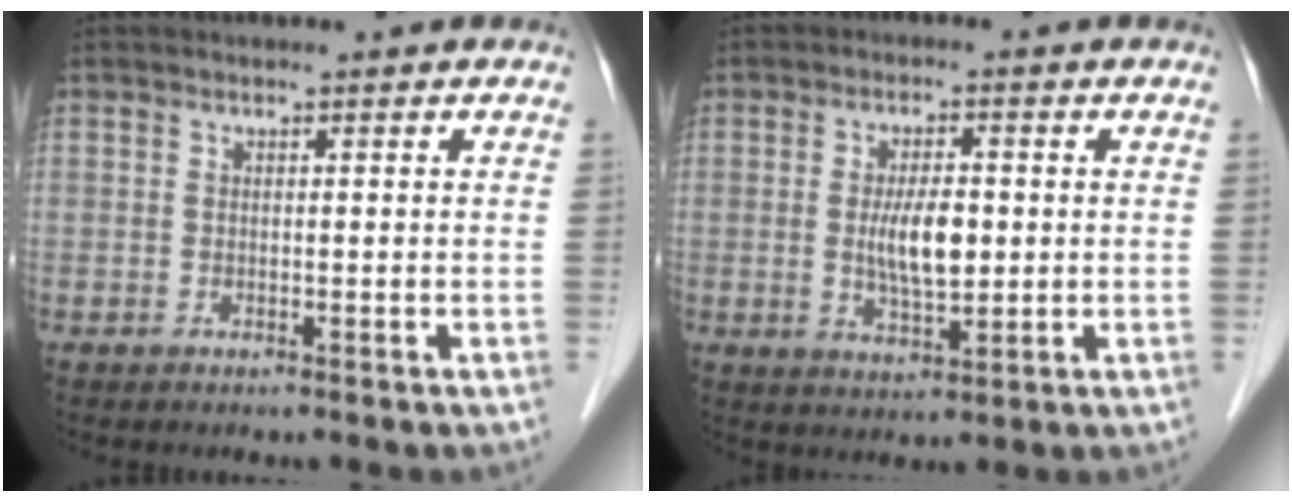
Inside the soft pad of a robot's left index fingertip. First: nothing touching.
{"total": 6.1, "force": [-0.1, 2.1, 5.8], "torque": [-0.110, -0.006, 0.001]}